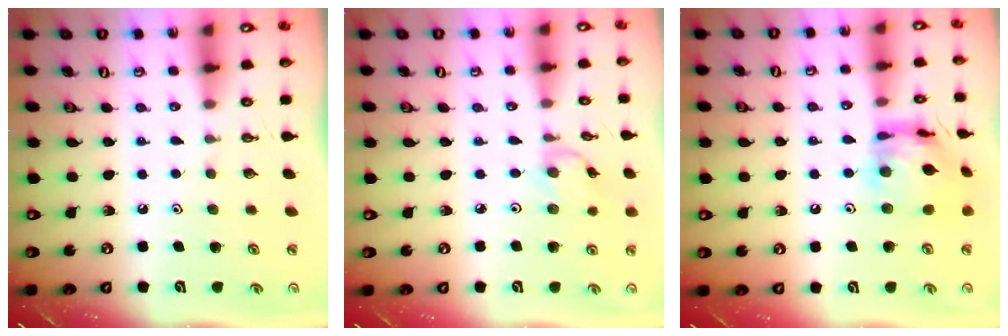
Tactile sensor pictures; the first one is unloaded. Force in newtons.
{"total": 2.6, "press": 2.6, "slide": 0.2}
{"total": 13.4, "press": 13.4, "slide": 1.3}